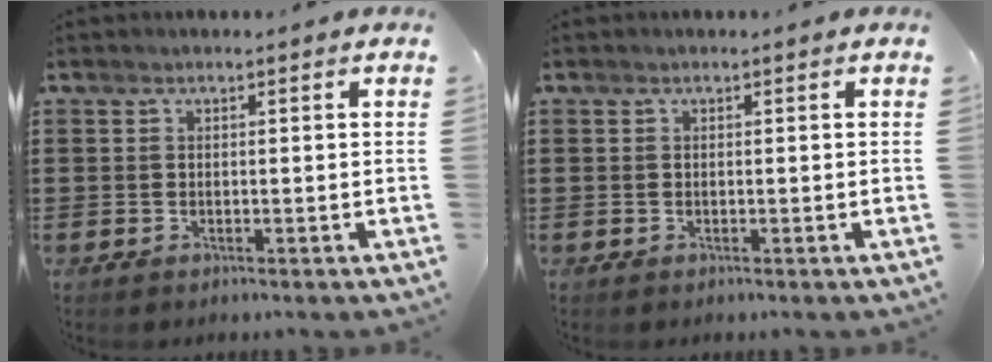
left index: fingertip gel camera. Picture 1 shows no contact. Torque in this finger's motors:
{"motor_torque": [-0.02, 0.00, 0.05, 0.00]}